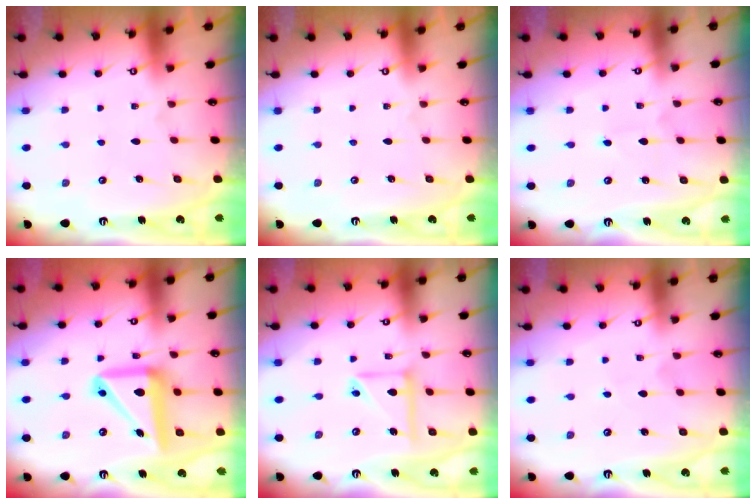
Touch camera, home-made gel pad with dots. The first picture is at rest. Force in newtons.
{"total": 0.0}
{"total": 2.6, "press": 2.6, "slide": 0.2}
{"total": 14.8, "press": 14.6, "slide": 2.3}
{"total": 10.1, "press": 10.0, "slide": 0.9}
{"total": 2.9, "press": 2.9, "slide": 0.2}